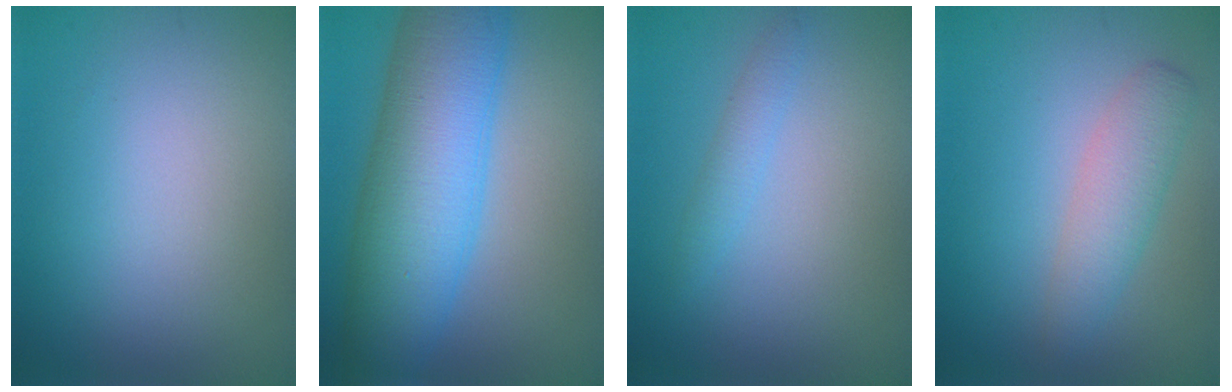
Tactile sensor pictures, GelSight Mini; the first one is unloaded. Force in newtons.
{"total": 11.2, "press": 11.2, "slide": 0.2}
{"total": 1.5, "press": 1.5, "slide": 0.0}
{"total": 3.0, "press": 3.0, "slide": 0.1}